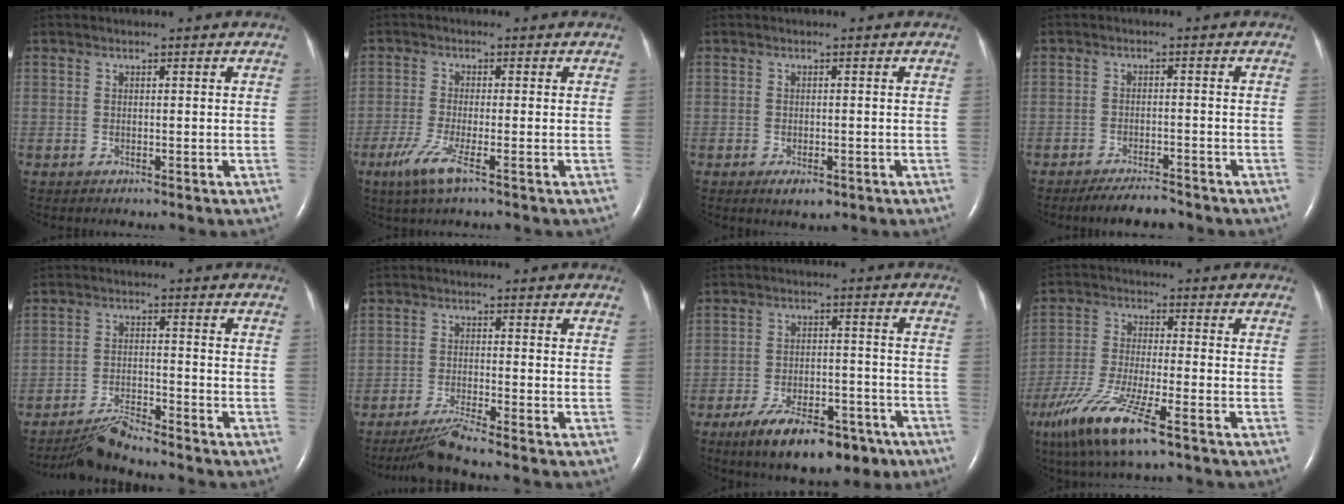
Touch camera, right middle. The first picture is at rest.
{"total": 4.9, "force": [-2.7, 0.2, 4.1], "torque": [-0.094, -0.017, -0.056]}
{"total": 2.5, "force": [-1.4, 1.1, 1.8], "torque": [-0.030, -0.002, -0.015]}
{"total": 4.3, "force": [-4.0, 0.5, 1.6], "torque": [-0.031, -0.013, -0.068]}
{"total": 5.5, "force": [-5.3, -0.4, 1.4], "torque": [-0.029, -0.018, -0.096]}
{"total": 4.7, "force": [-4.0, -1.7, 1.8], "torque": [-0.043, -0.025, -0.080]}
{"total": 14.1, "force": [-9.4, 5.7, 8.8], "torque": [-0.130, 0.000, -0.143]}
{"total": 12.3, "force": [-7.3, 1.4, 9.7], "torque": [-0.202, -0.033, -0.134]}